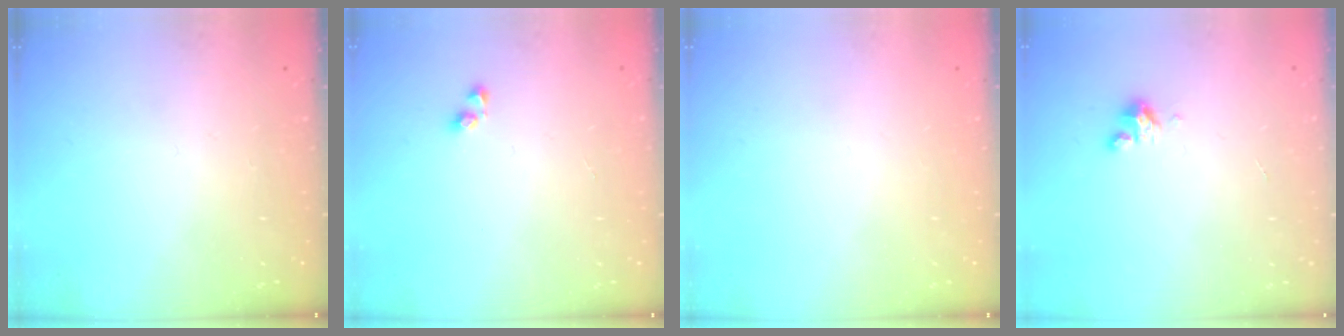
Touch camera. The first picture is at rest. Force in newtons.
{"total": 2.9, "press": 2.9, "slide": 0.2}
{"total": 0.0}
{"total": 2.8, "press": 2.8, "slide": 0.2}